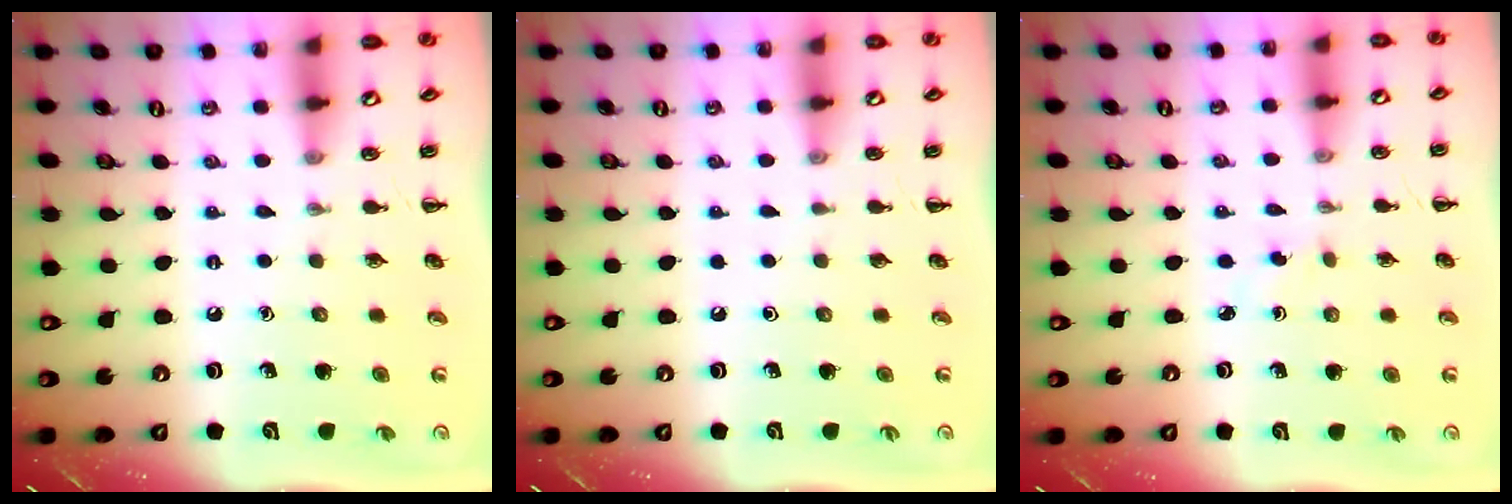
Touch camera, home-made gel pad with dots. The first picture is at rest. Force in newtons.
{"total": 0.0}
{"total": 1.3, "press": 1.2, "slide": 0.6}